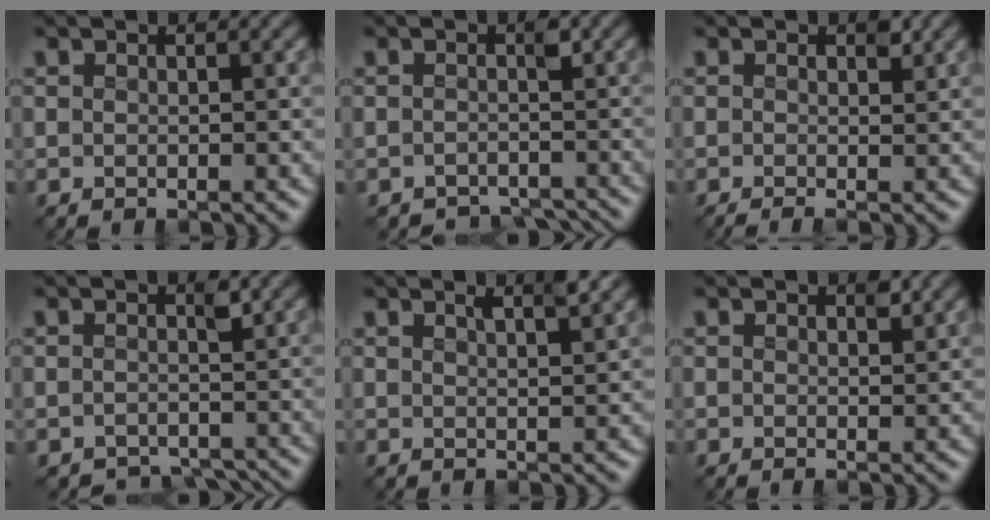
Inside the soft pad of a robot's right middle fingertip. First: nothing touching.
{"total": 3.1, "force": [-2.6, 1.3, 1.0], "torque": [0.003, -0.011, -0.047]}
{"total": 1.5, "force": [-0.1, 0.3, 1.4], "torque": [-0.020, -0.007, -0.008]}
{"total": 2.7, "force": [-2.2, 1.2, 1.0], "torque": [0.002, -0.012, -0.039]}
{"total": 2.1, "force": [1.3, 0.4, 1.6], "torque": [-0.012, 0.003, 0.012]}
{"total": 0.9, "force": [0.5, 0.2, 0.7], "torque": [-0.012, -0.005, 0.007]}